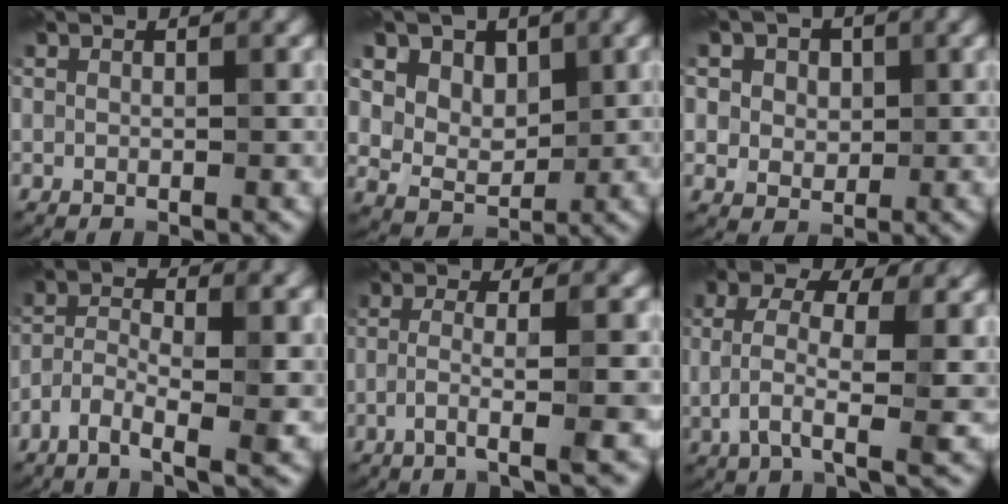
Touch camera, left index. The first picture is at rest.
{"total": 7.3, "force": [3.3, 5.4, 3.6], "torque": [-0.075, -0.003, 0.058]}
{"total": 6.7, "force": [2.7, 5.2, 3.1], "torque": [-0.058, 0.020, 0.021]}
{"total": 5.1, "force": [-2.3, 1.4, 4.3], "torque": [-0.090, -0.002, -0.053]}
{"total": 4.8, "force": [-1.5, 0.7, 4.4], "torque": [-0.072, 0.004, -0.040]}
{"total": 6.8, "force": [0.5, 3.0, 6.0], "torque": [-0.123, 0.004, -0.003]}